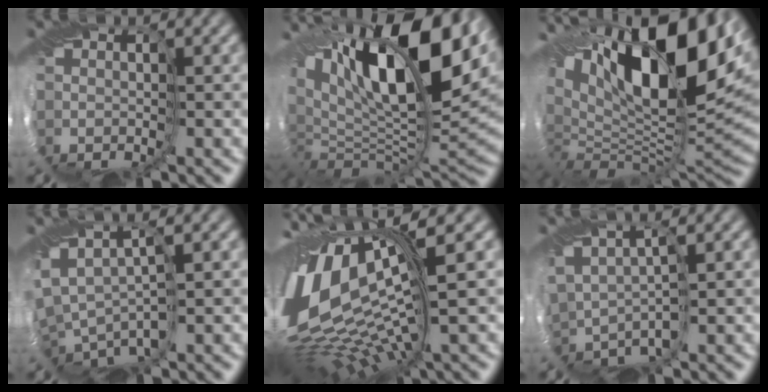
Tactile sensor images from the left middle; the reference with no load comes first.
{"total": 14.9, "force": [5.1, 6.1, 12.7], "torque": [-0.237, 0.028, 0.086]}
{"total": 15.9, "force": [4.8, 7.8, 13.0], "torque": [-0.247, 0.015, 0.092]}
{"total": 2.5, "force": [0.1, 1.3, 2.1], "torque": [-0.060, 0.011, 0.026]}
{"total": 13.8, "force": [1.5, 5.5, 12.6], "torque": [-0.284, -0.008, 0.049]}
{"total": 0.8, "force": [0.8, 0.2, 0.2], "torque": [-0.041, 0.013, 0.025]}